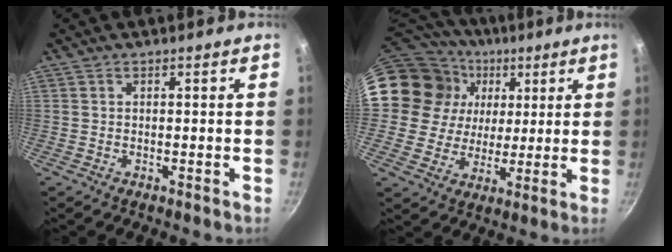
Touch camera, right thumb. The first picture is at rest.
{"total": 17.8, "force": [4.8, 15.9, 6.2], "torque": [-0.099, 0.006, 0.083]}